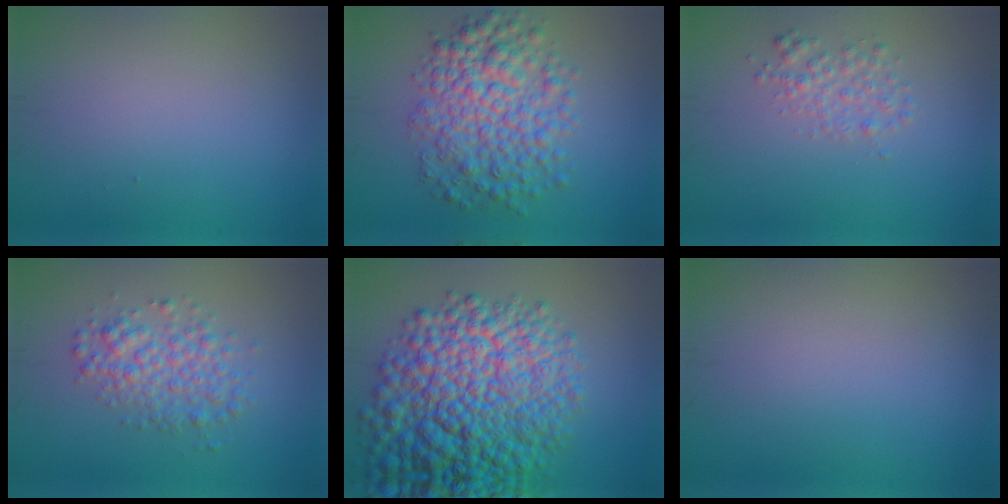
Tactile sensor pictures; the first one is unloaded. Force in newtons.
{"total": 6.8, "press": 6.8, "slide": 0.1}
{"total": 2.0, "press": 2.0, "slide": 0.1}
{"total": 3.6, "press": 3.6, "slide": 0.1}
{"total": 14.6, "press": 14.6, "slide": 0.5}
{"total": 0.0}